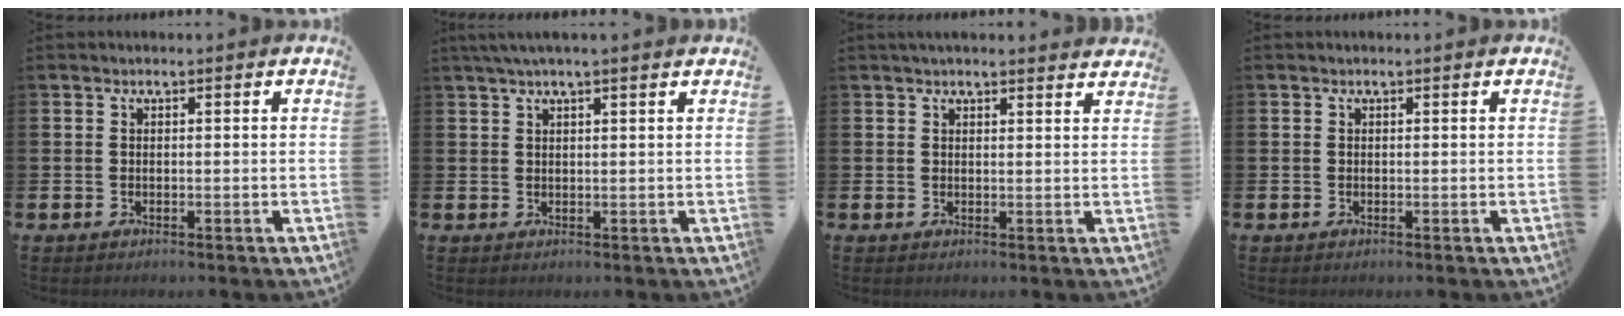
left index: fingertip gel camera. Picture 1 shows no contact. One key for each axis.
{"total": 2.3, "fx": 1.7, "fy": -0.1, "fz": 1.5, "tx": -0.035, "ty": 0.005, "tz": 0.031}
{"total": 2.1, "fx": 2.1, "fy": 0.0, "fz": 0.4, "tx": -0.006, "ty": -0.009, "tz": 0.037}
{"total": 0.0}